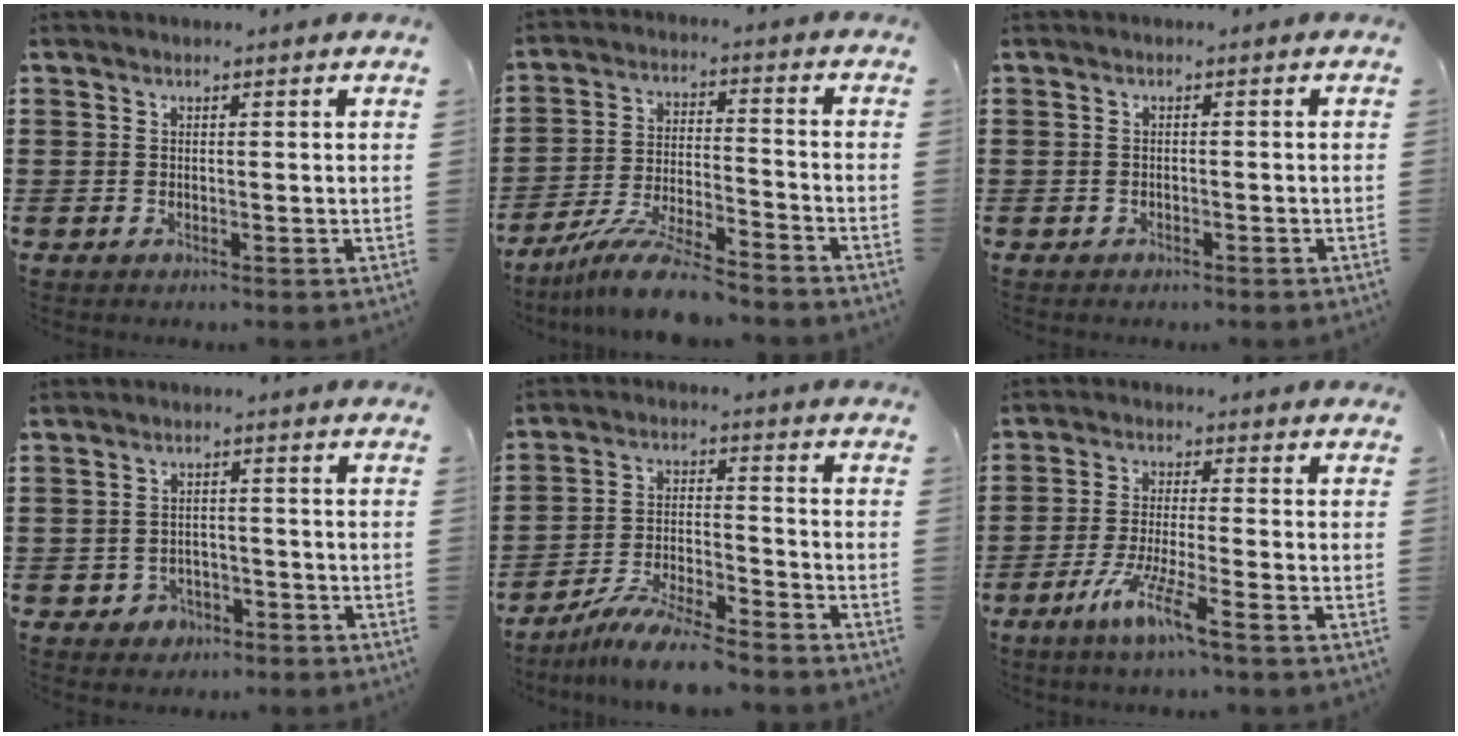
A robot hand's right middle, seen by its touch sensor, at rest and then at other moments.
{"total": 9.8, "force": [-8.6, 0.8, 4.6], "torque": [-0.092, 0.011, -0.167]}
{"total": 0.7, "force": [-0.6, 0.3, 0.1], "torque": [-0.004, -0.001, -0.013]}
{"total": 2.4, "force": [-1.9, 1.3, 0.4], "torque": [-0.015, 0.002, -0.042]}
{"total": 8.2, "force": [-7.5, 0.6, 3.4], "torque": [-0.064, 0.007, -0.142]}
{"total": 6.5, "force": [-4.3, 0.0, 4.8], "torque": [-0.096, -0.013, -0.080]}